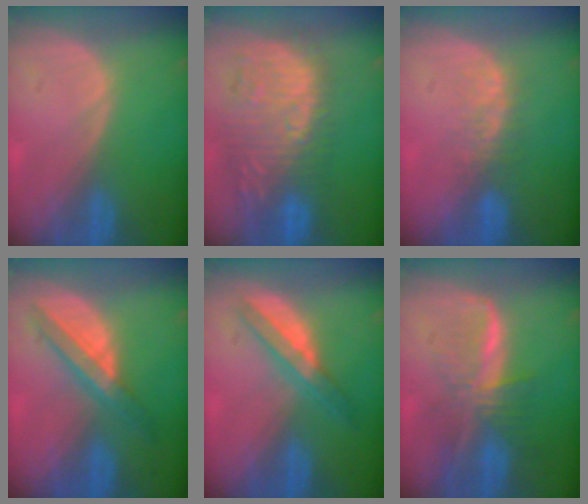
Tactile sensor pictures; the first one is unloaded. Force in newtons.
{"total": 11.8, "press": 11.1, "slide": 4.0}
{"total": 3.3, "press": 3.0, "slide": 1.4}
{"total": 5.7, "press": 5.6, "slide": 1.3}
{"total": 5.0, "press": 4.8, "slide": 1.4}
{"total": 8.2, "press": 6.9, "slide": 4.4}